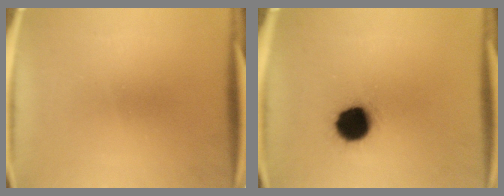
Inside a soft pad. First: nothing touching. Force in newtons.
{"total": 12.3}